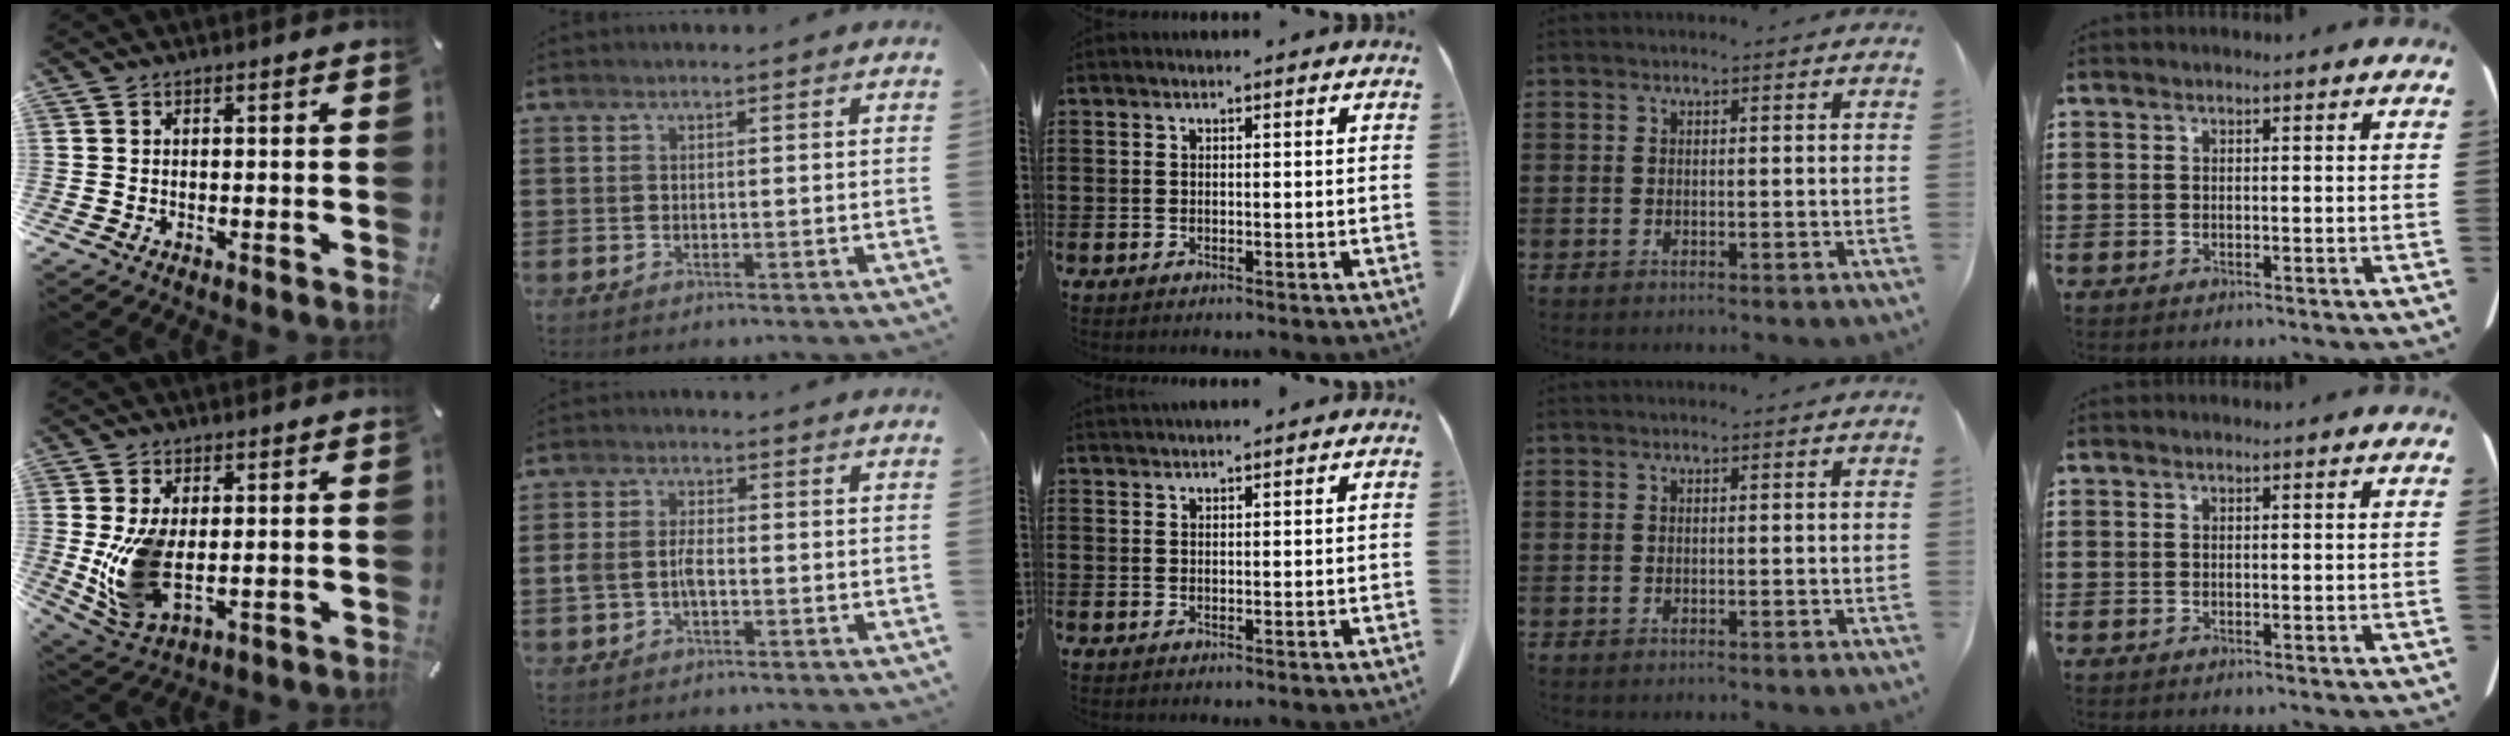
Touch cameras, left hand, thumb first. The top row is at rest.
{"thumb": {"total": 12.4, "force": [-0.1, 7.1, 10.2], "torque": [-0.214, -0.025, 0.004]}, "index": {"total": 3.8, "force": [-0.7, 2.1, 3.1], "torque": [-0.079, -0.003, -0.019]}, "middle": {"total": 1.5, "force": [1.5, -0.1, 0.2], "torque": [-0.007, 0.000, 0.029]}}